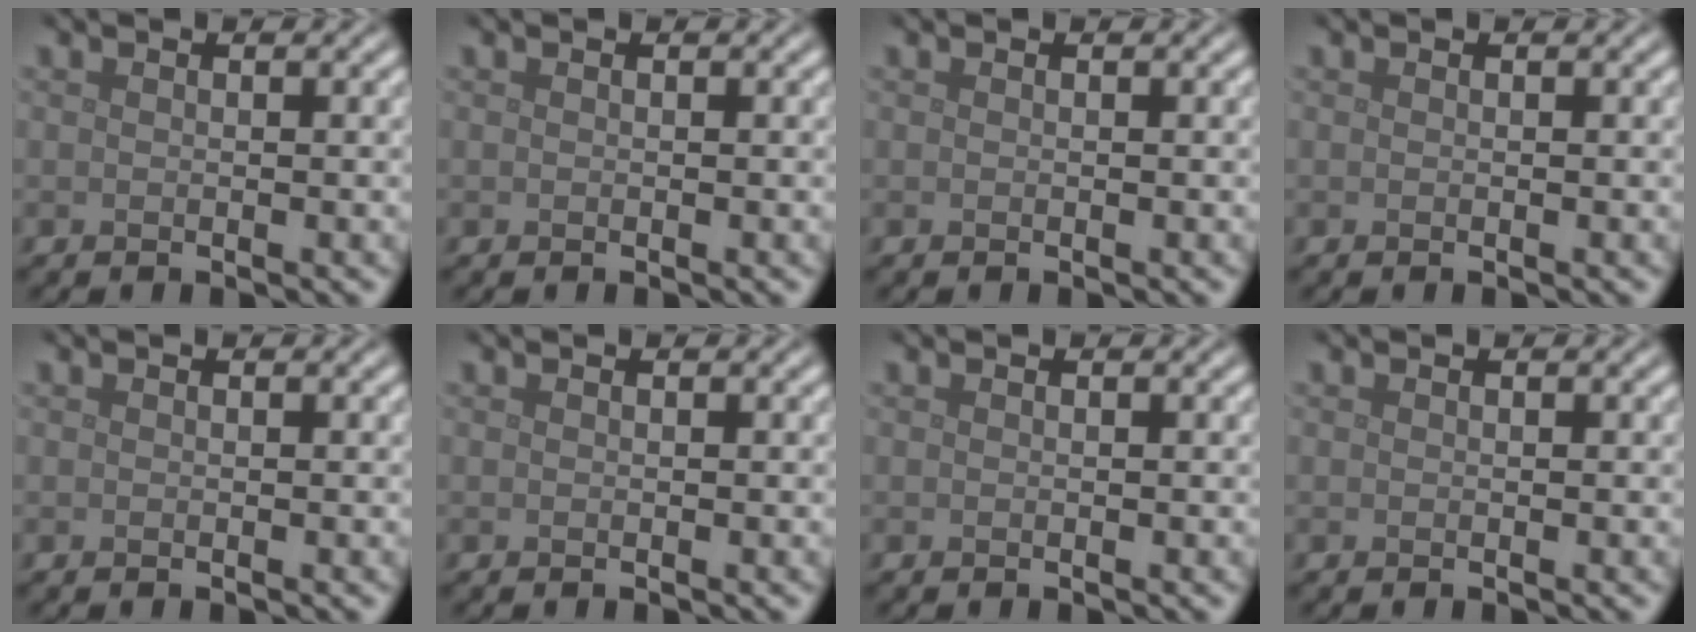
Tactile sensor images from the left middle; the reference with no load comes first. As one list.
[{"total": 0.0}, {"total": 0.0}, {"total": 0.0}, {"total": 0.0}, {"total": 0.0}, {"total": 0.0}, {"total": 0.0}]